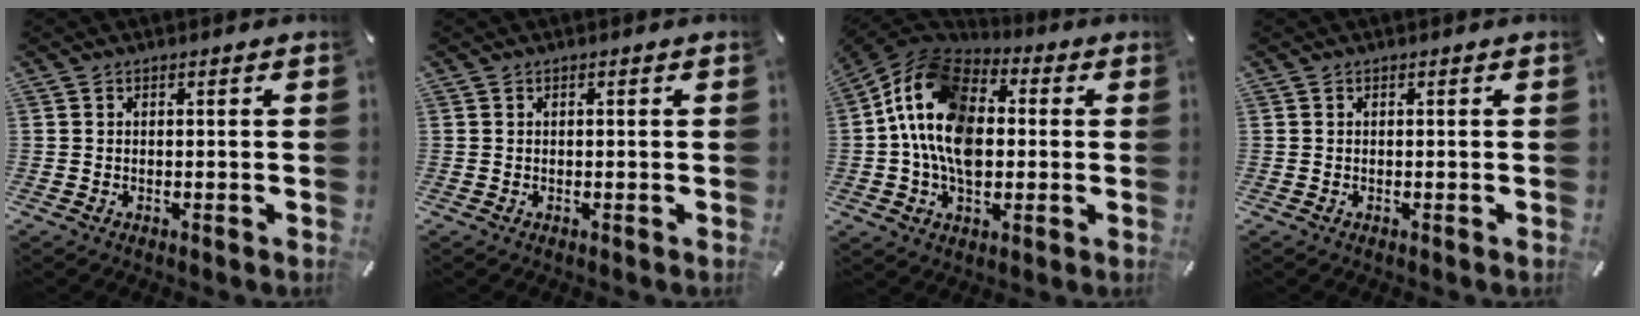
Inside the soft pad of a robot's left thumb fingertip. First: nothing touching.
{"total": 0.0}
{"total": 17.8, "force": [-0.7, 12.8, 12.3], "torque": [-0.258, 0.018, -0.018]}
{"total": 0.0}